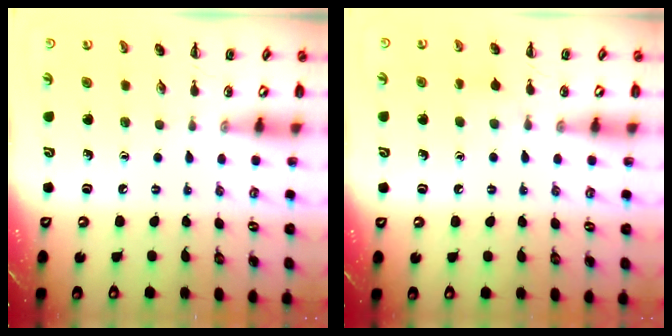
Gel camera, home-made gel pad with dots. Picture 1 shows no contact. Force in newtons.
{"total": 6.4, "press": 6.1, "slide": 1.7}